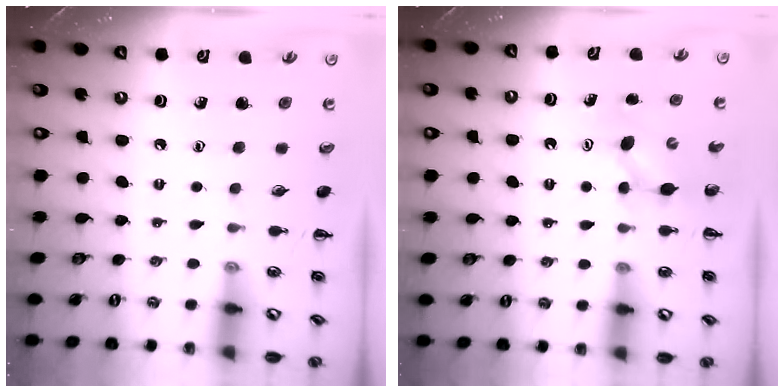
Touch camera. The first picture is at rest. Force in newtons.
{"total": 4.7, "press": 4.6, "slide": 0.9}